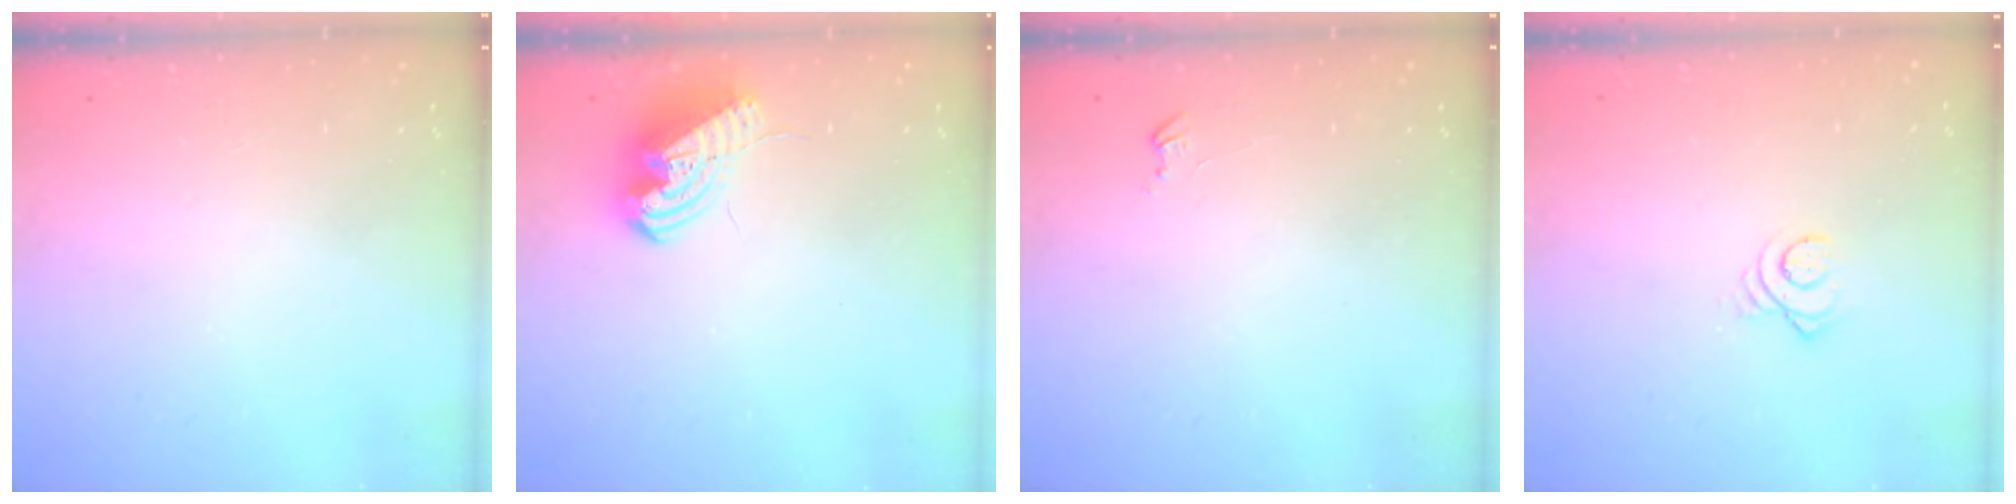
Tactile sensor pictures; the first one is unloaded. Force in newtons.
{"total": 10.1, "press": 10.1, "slide": 1.3}
{"total": 2.6, "press": 2.6, "slide": 0.3}
{"total": 3.0, "press": 2.9, "slide": 0.4}